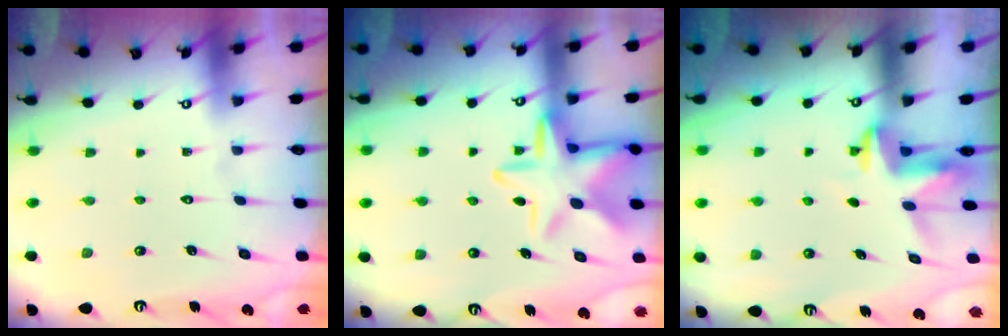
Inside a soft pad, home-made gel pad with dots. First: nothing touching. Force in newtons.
{"total": 15.3, "press": 15.2, "slide": 1.4}
{"total": 3.9, "press": 3.9, "slide": 0.4}